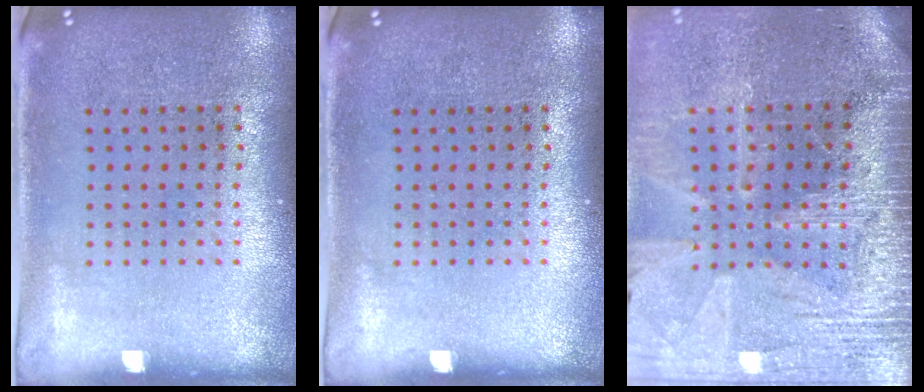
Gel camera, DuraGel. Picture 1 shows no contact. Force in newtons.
{"total": 0.0}
{"total": 3.6, "press": 3.3, "slide": 1.5}